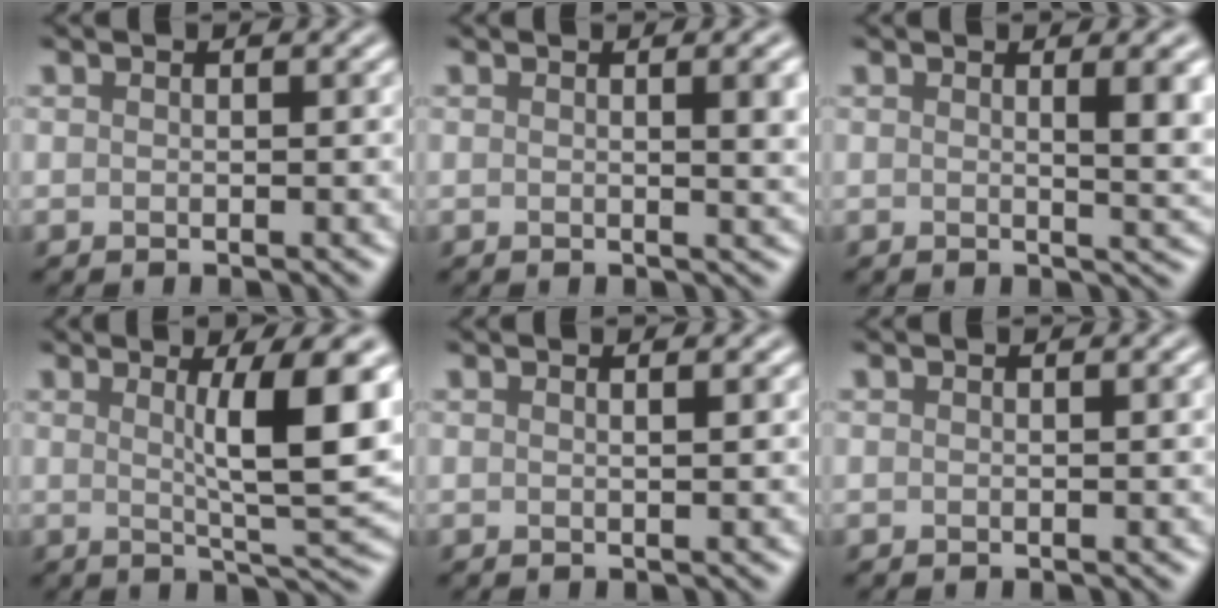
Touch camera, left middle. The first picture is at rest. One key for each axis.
{"total": 3.9, "fx": 0.6, "fy": 1.3, "fz": 3.7, "tx": -0.028, "ty": 0.013, "tz": 0.012}
{"total": 4.5, "fx": 0.9, "fy": 1.2, "fz": 4.3, "tx": -0.043, "ty": 0.005, "tz": 0.018}
{"total": 7.7, "fx": 1.7, "fy": 1.1, "fz": 7.4, "tx": -0.096, "ty": -0.002, "tz": 0.035}
{"total": 1.1, "fx": 0.6, "fy": 0.5, "fz": 0.8, "tx": 0.002, "ty": 0.002, "tz": -0.005}
{"total": 0.7, "fx": 0.1, "fy": 0.2, "fz": 0.7, "tx": -0.007, "ty": 0.003, "tz": 0.001}